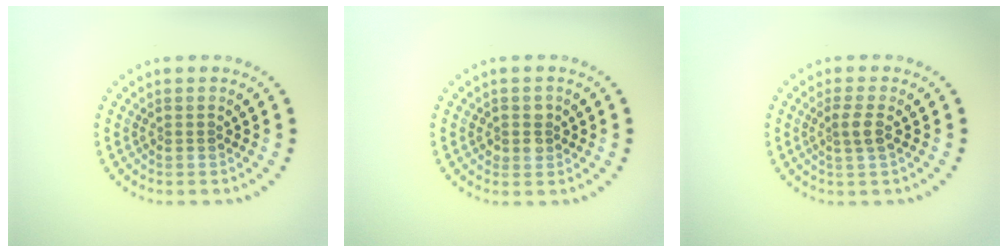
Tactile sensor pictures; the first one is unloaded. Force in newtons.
{"total": 1.5, "press": 1.4, "slide": 0.5}
{"total": 1.8, "press": 1.5, "slide": 1.0}